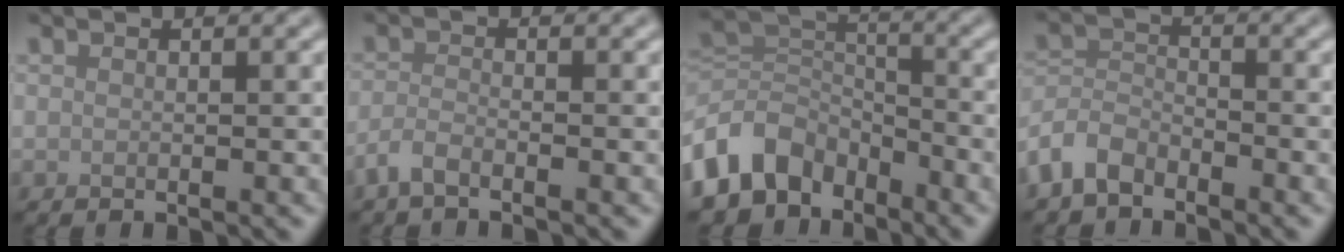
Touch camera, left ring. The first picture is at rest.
{"total": 1.8, "force": [-1.3, 0.5, 1.1], "torque": [-0.027, -0.001, -0.034]}
{"total": 7.7, "force": [-4.8, 5.3, 2.9], "torque": [-0.049, -0.005, -0.107]}
{"total": 3.4, "force": [-2.7, 1.7, 1.2], "torque": [-0.024, 0.002, -0.069]}